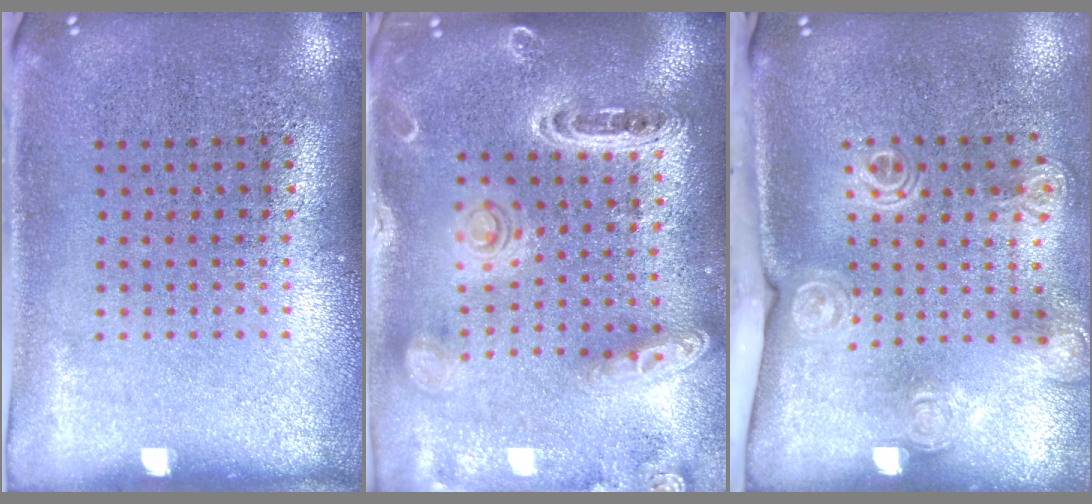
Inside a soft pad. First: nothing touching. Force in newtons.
{"total": 1.9, "press": 1.9, "slide": 0.5}
{"total": 2.0, "press": 1.6, "slide": 1.2}